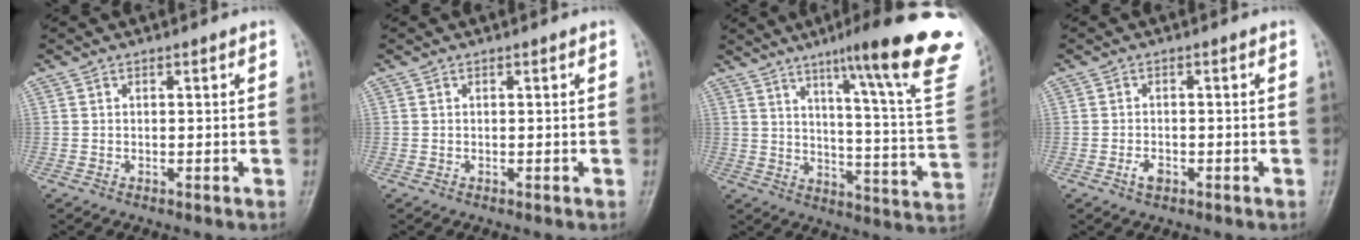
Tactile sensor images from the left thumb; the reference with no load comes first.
{"total": 0.0}
{"total": 26.3, "force": [16.0, 2.9, 20.6], "torque": [-0.256, -0.072, 0.213]}
{"total": 2.0, "force": [-1.0, 1.2, 1.3], "torque": [-0.024, 0.005, -0.018]}